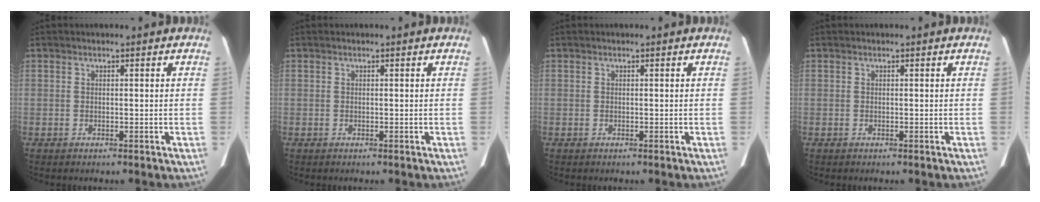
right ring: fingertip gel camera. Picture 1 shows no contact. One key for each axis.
{"total": 0.0}
{"total": 0.0}
{"total": 0.0}